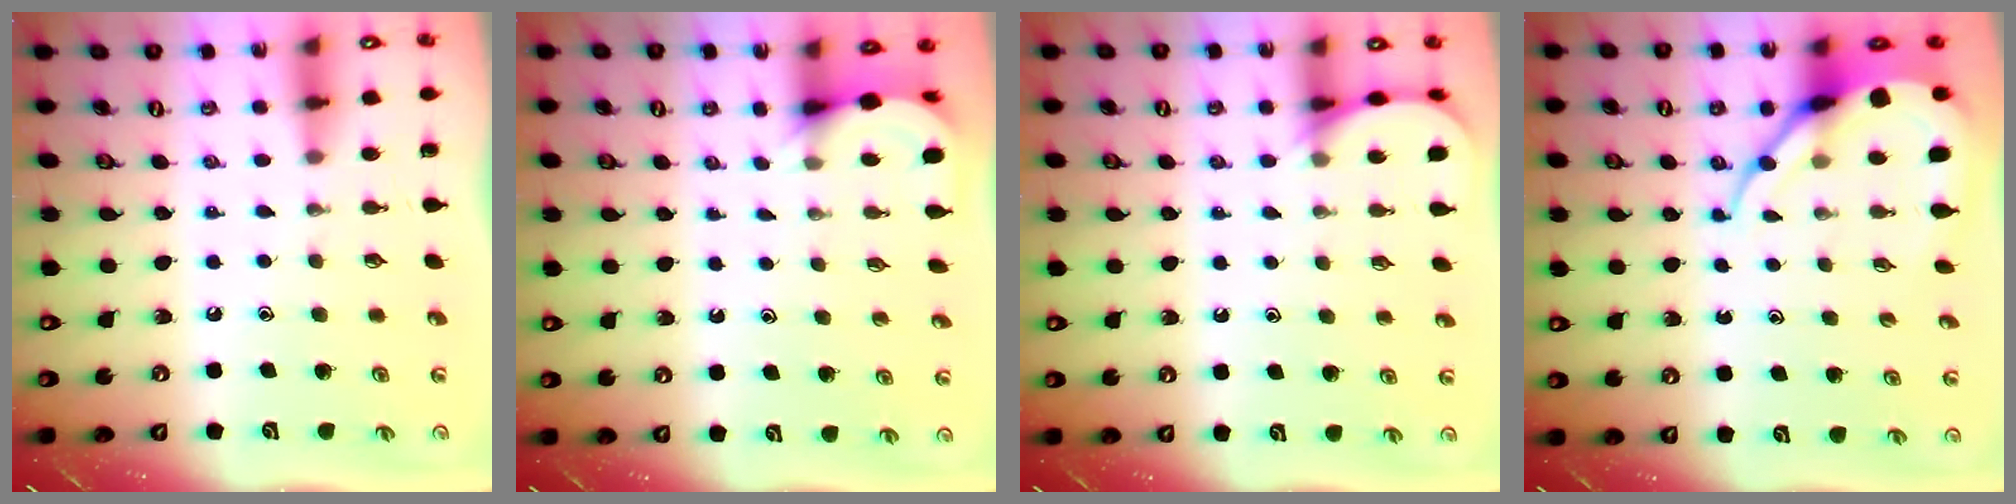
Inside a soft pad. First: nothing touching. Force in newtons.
{"total": 3.1, "press": 3.1, "slide": 0.2}
{"total": 4.8, "press": 4.7, "slide": 0.6}
{"total": 9.5, "press": 9.4, "slide": 1.1}